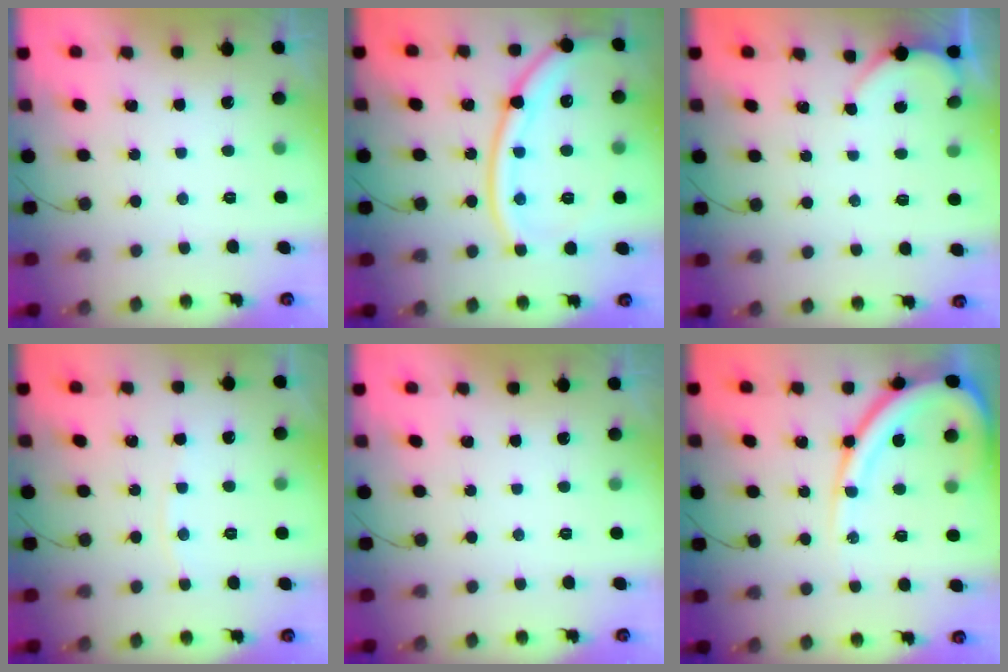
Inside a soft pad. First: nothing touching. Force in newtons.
{"total": 18.6, "press": 18.5, "slide": 2.0}
{"total": 2.0, "press": 2.0, "slide": 0.2}
{"total": 3.9, "press": 3.8, "slide": 0.6}
{"total": 0.0}
{"total": 15.2, "press": 15.1, "slide": 1.8}